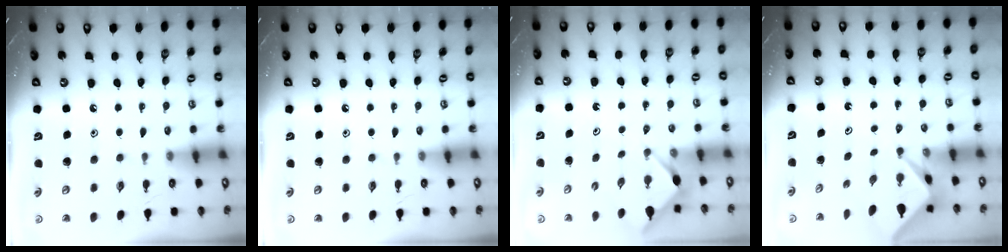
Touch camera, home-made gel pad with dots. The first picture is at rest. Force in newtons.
{"total": 0.0}
{"total": 2.9, "press": 2.9, "slide": 0.4}
{"total": 2.0, "press": 2.0, "slide": 0.2}